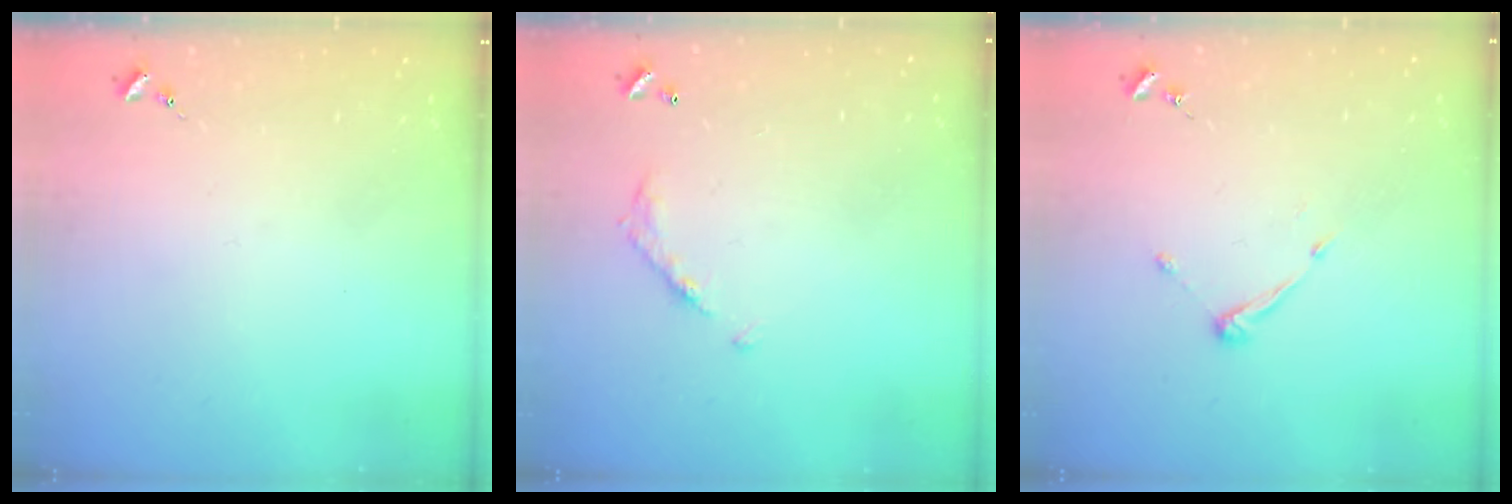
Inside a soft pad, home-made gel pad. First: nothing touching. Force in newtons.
{"total": 7.9, "press": 7.9, "slide": 0.3}
{"total": 6.6, "press": 6.6, "slide": 0.5}